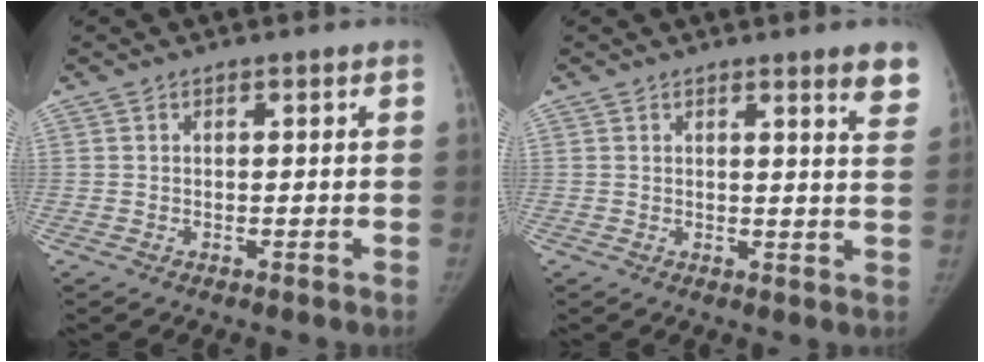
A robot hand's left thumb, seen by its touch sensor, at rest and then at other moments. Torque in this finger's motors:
{"motor_torque": [0.33, -0.26, 0.55, -0.15, -0.03]}